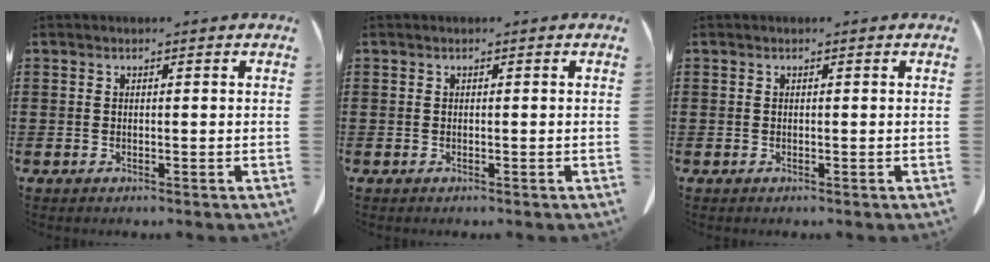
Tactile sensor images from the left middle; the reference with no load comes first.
{"total": 0.0}
{"total": 0.0}